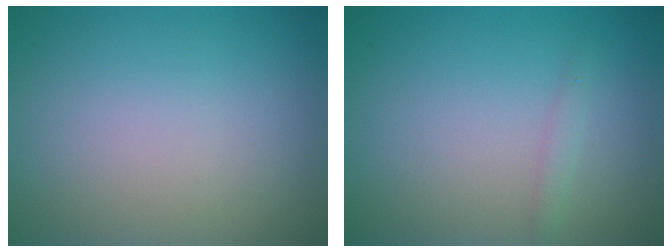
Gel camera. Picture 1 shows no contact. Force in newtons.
{"total": 0.8, "press": 0.8, "slide": 0.0}